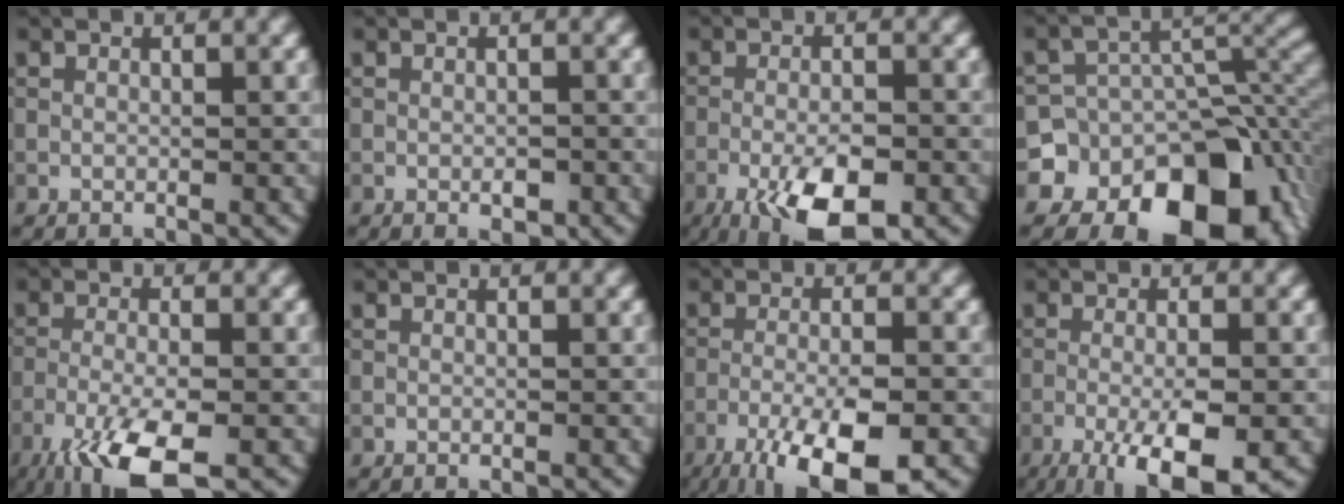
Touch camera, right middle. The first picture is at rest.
{"total": 1.3, "force": [-0.5, 0.6, 1.0], "torque": [-0.014, -0.002, -0.006]}
{"total": 8.6, "force": [-4.7, 2.9, 6.6], "torque": [-0.118, -0.012, -0.078]}
{"total": 15.4, "force": [-8.5, 10.9, 6.7], "torque": [-0.124, -0.014, -0.124]}
{"total": 8.0, "force": [-4.9, 2.1, 5.9], "torque": [-0.125, -0.018, -0.097]}
{"total": 0.0}
{"total": 10.1, "force": [-6.2, 2.9, 7.5], "torque": [-0.127, -0.025, -0.099]}
{"total": 7.7, "force": [-3.7, 2.0, 6.5], "torque": [-0.105, -0.005, -0.060]}